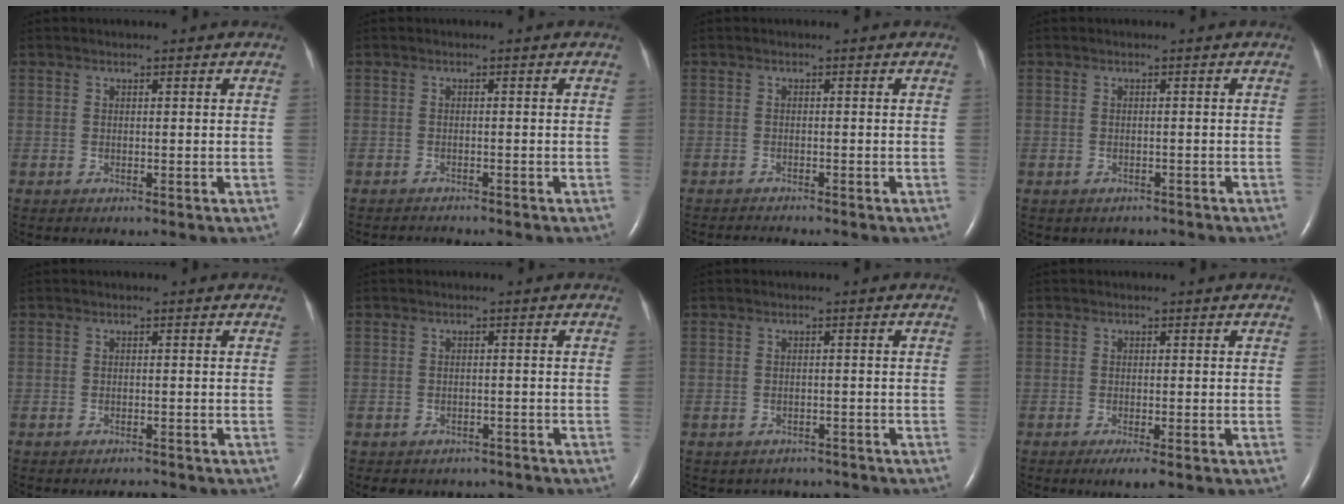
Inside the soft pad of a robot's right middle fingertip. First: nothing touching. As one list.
[{"total": 2.3, "force": [-2.3, 0.1, 0.3], "torque": [-0.005, -0.009, -0.031]}, {"total": 2.7, "force": [-2.6, -0.2, 0.6], "torque": [-0.009, -0.012, -0.039]}, {"total": 2.1, "force": [-1.7, 1.1, 0.1], "torque": [-0.008, 0.004, -0.022]}, {"total": 1.2, "force": [-1.1, 0.1, 0.2], "torque": [-0.006, -0.005, -0.013]}, {"total": 5.7, "force": [-5.0, 2.7, 0.6], "torque": [-0.008, 0.007, -0.054]}, {"total": 3.0, "force": [-2.7, 1.4, -0.3], "torque": [-0.003, 0.008, -0.037]}, {"total": 2.3, "force": [-1.4, 0.2, 1.8], "torque": [-0.031, -0.007, -0.023]}]